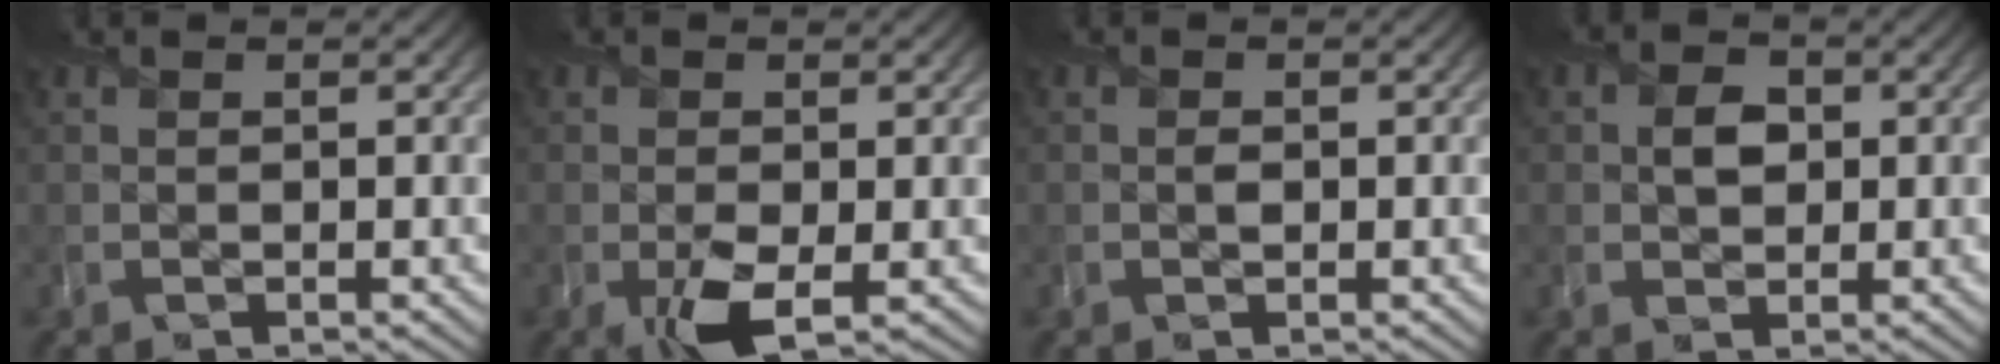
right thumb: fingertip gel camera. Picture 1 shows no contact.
{"total": 3.9, "force": [-1.1, 2.2, 3.0], "torque": [-0.064, -0.017, -0.020]}
{"total": 0.9, "force": [-0.2, 0.7, 0.5], "torque": [-0.009, -0.006, -0.005]}
{"total": 3.1, "force": [0.3, 2.5, 1.8], "torque": [-0.038, -0.003, -0.002]}